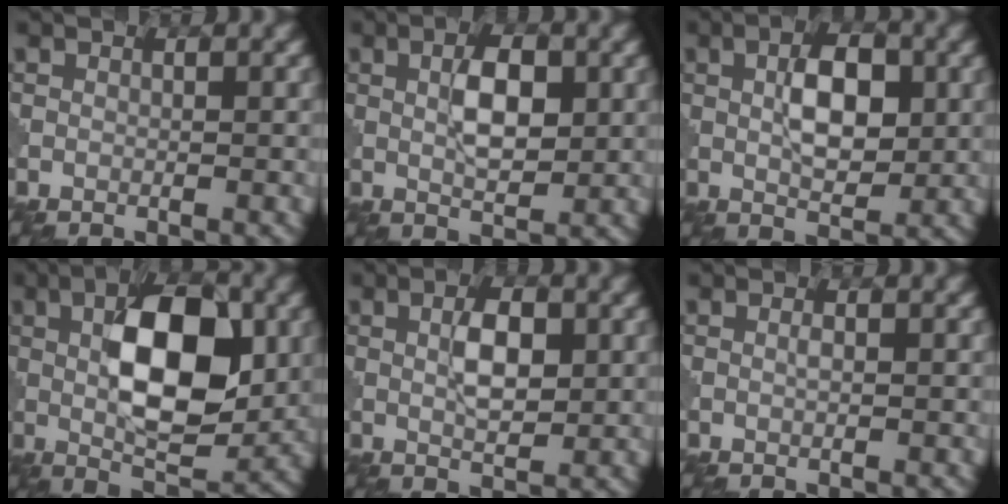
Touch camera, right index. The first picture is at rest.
{"total": 4.1, "force": [1.0, 1.7, 3.6], "torque": [-0.067, 0.001, 0.019]}
{"total": 5.1, "force": [1.0, 2.5, 4.3], "torque": [-0.072, 0.001, 0.018]}
{"total": 10.4, "force": [1.6, 4.6, 9.2], "torque": [-0.138, 0.009, 0.028]}
{"total": 3.5, "force": [0.9, 1.5, 3.1], "torque": [-0.058, 0.001, 0.017]}
{"total": 0.6, "force": [0.2, 0.0, 0.5], "torque": [-0.009, -0.001, 0.006]}